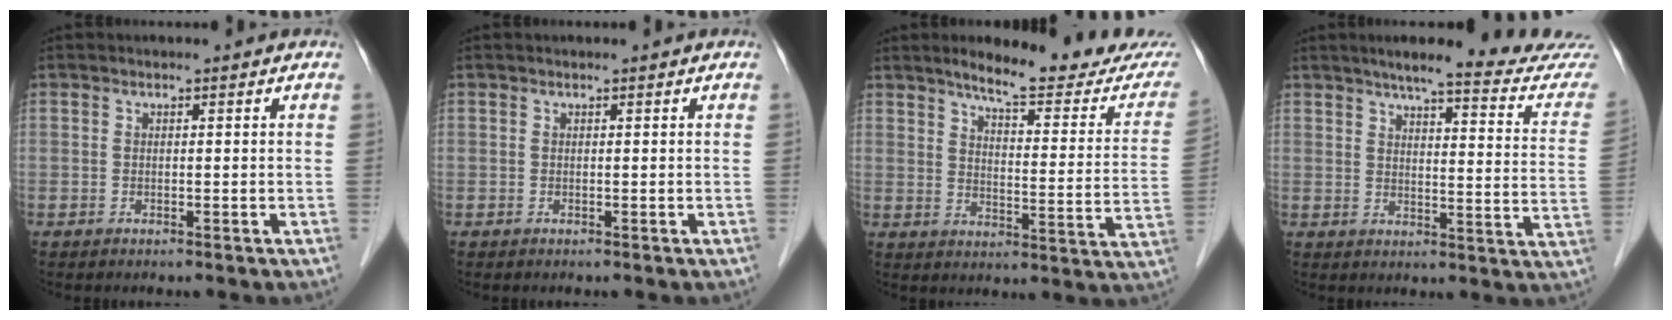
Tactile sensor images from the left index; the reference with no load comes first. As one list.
[{"total": 0.0}, {"total": 18.0, "force": [16.1, 1.9, 7.8], "torque": [-0.092, -0.050, 0.194]}, {"total": 19.4, "force": [17.8, 0.2, 7.9], "torque": [-0.098, -0.062, 0.204]}]